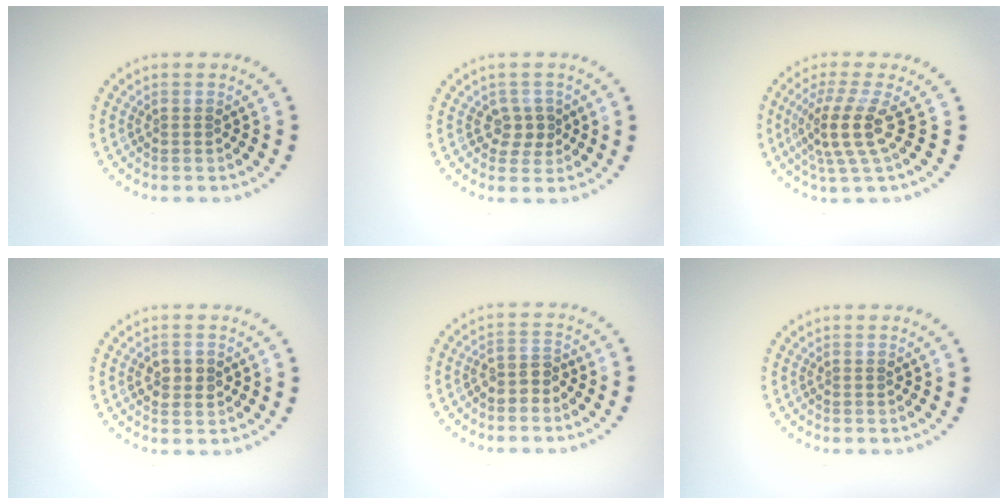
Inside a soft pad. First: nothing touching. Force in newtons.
{"total": 2.0, "press": 1.8, "slide": 0.9}
{"total": 3.9, "press": 2.8, "slide": 2.7}
{"total": 2.0, "press": 1.9, "slide": 0.3}
{"total": 1.8, "press": 1.5, "slide": 0.9}
{"total": 0.0}